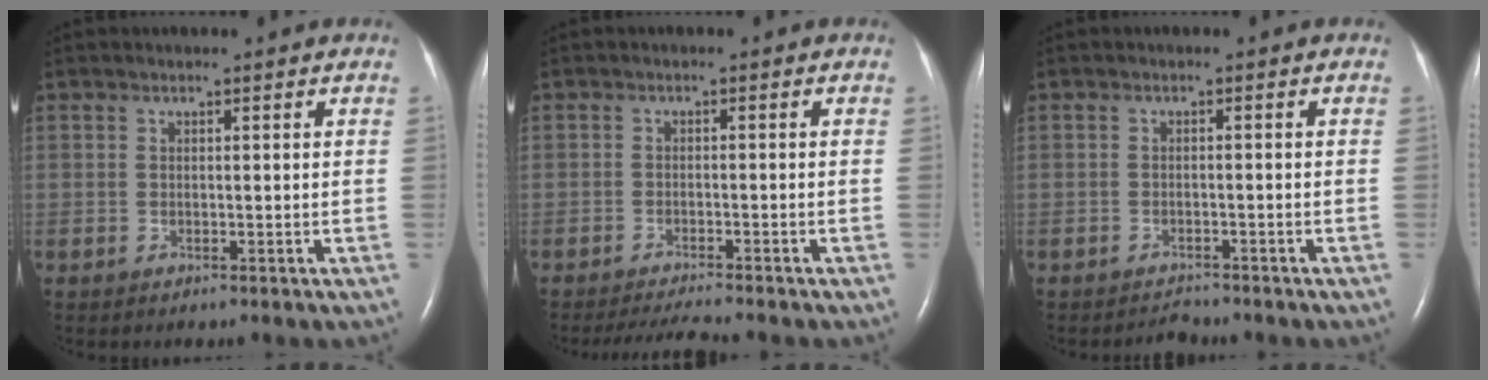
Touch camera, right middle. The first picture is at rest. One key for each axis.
{"total": 4.2, "fx": -3.9, "fy": -0.8, "fz": 1.3, "tx": -0.029, "ty": -0.018, "tz": -0.065}
{"total": 1.5, "fx": -1.5, "fy": 0.2, "fz": -0.2, "tx": -0.001, "ty": -0.008, "tz": -0.021}